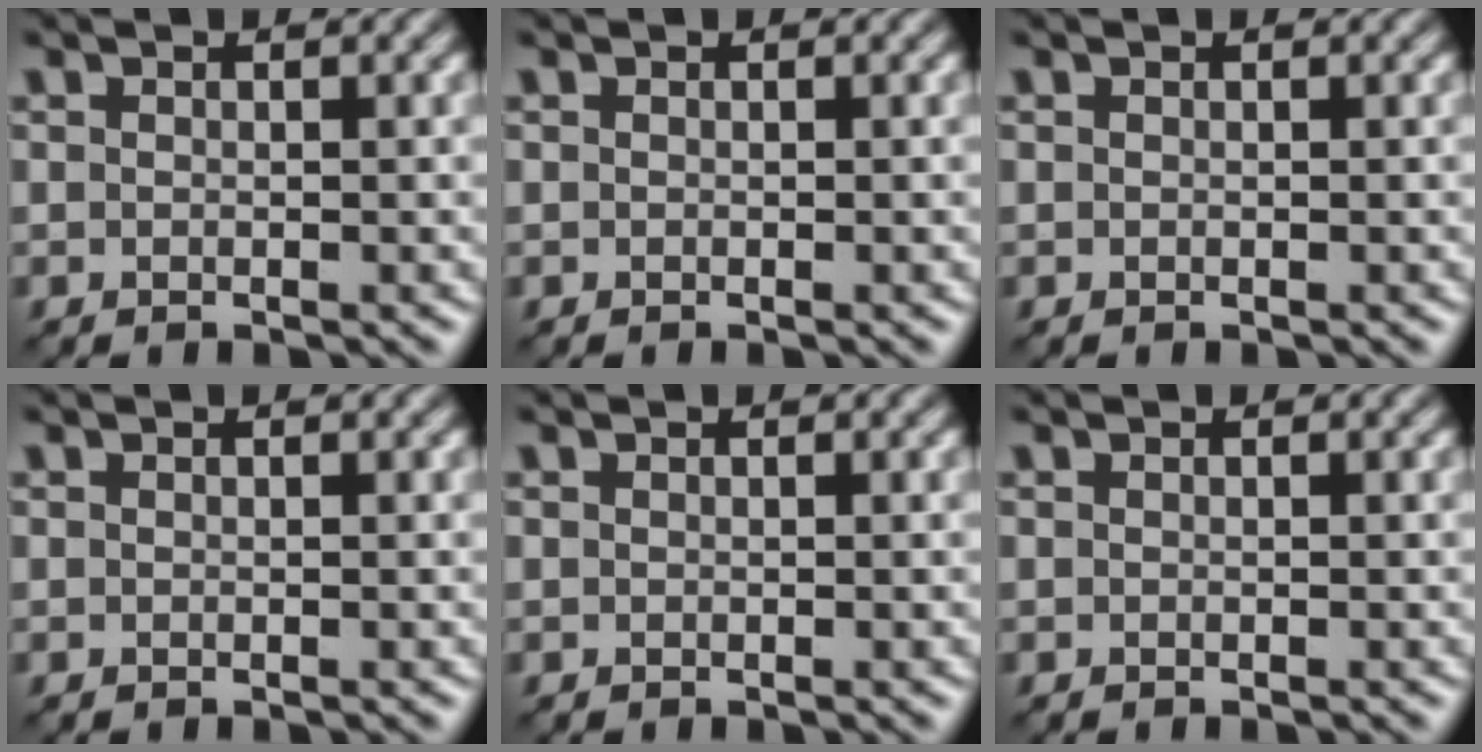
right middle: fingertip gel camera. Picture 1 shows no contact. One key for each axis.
{"total": 0.0}
{"total": 0.0}
{"total": 0.0}
{"total": 0.0}
{"total": 0.0}